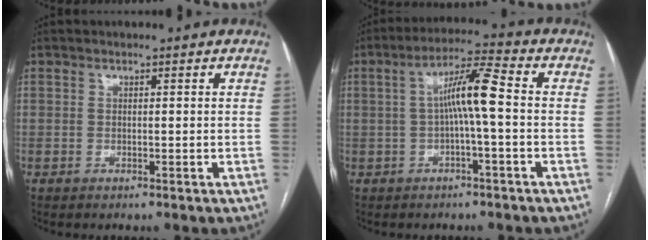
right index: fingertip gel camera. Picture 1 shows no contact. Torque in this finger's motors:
{"motor_torque": [0.72, 0.01, 0.25, 0.11]}